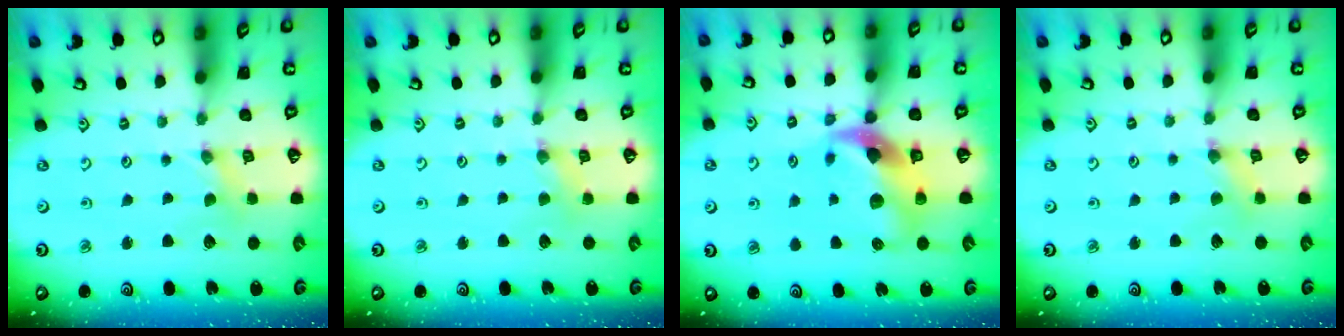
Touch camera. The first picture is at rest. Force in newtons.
{"total": 2.6, "press": 2.5, "slide": 0.4}
{"total": 13.0, "press": 12.9, "slide": 1.8}
{"total": 1.5, "press": 1.4, "slide": 0.3}